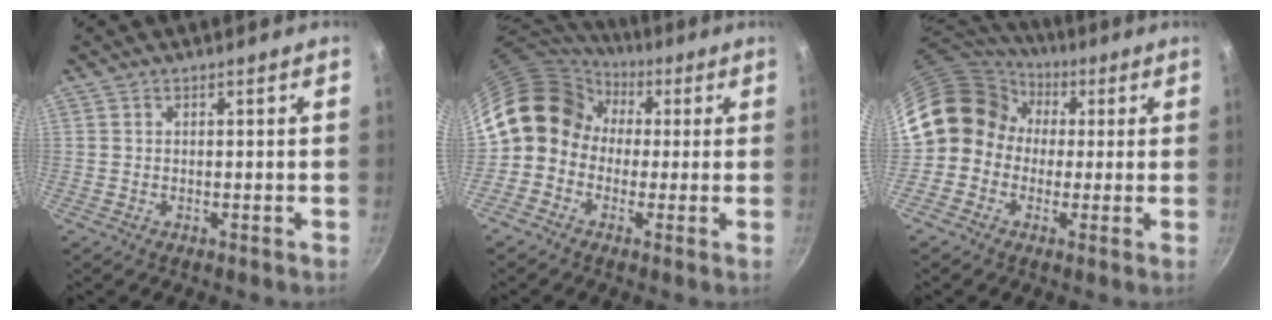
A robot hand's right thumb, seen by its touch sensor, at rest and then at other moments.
{"total": 12.6, "force": [1.1, 10.9, 6.3], "torque": [-0.084, 0.032, -0.003]}
{"total": 13.0, "force": [1.2, 11.7, 5.5], "torque": [-0.065, 0.032, 0.000]}